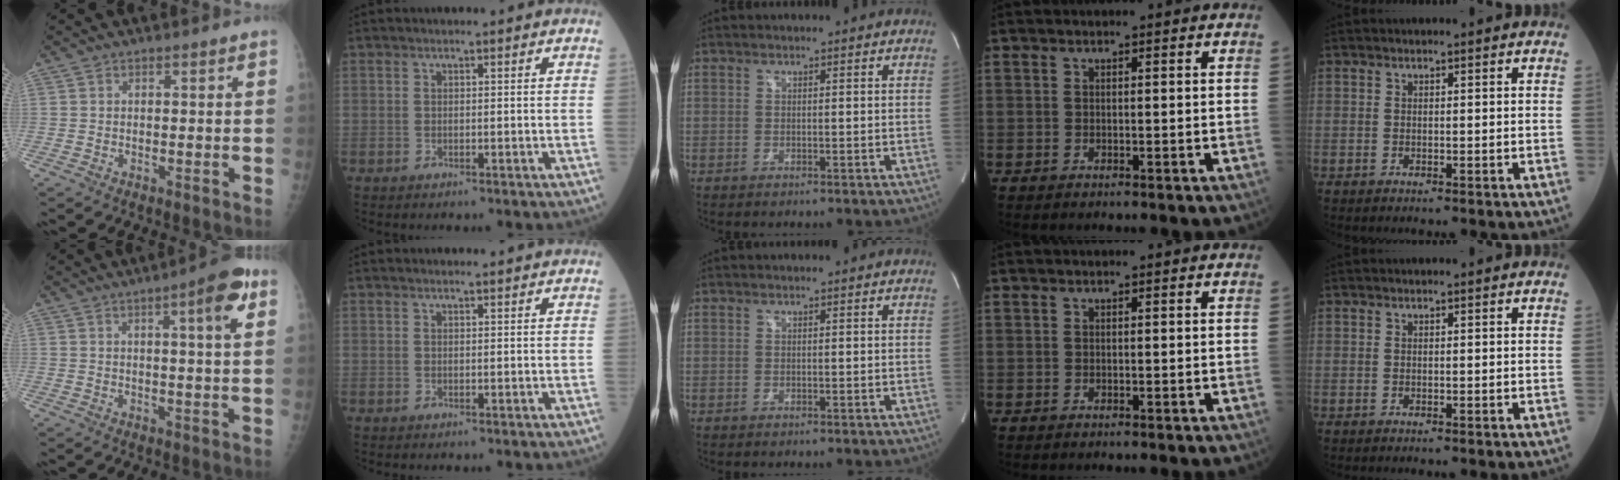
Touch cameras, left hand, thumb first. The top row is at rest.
{"thumb": {"total": 7.7, "force": [3.3, 1.3, 6.9], "torque": [-0.089, -0.006, 0.039]}, "index": {"total": 2.5, "force": [2.5, 0.1, 0.4], "torque": [-0.009, 0.009, 0.028]}}